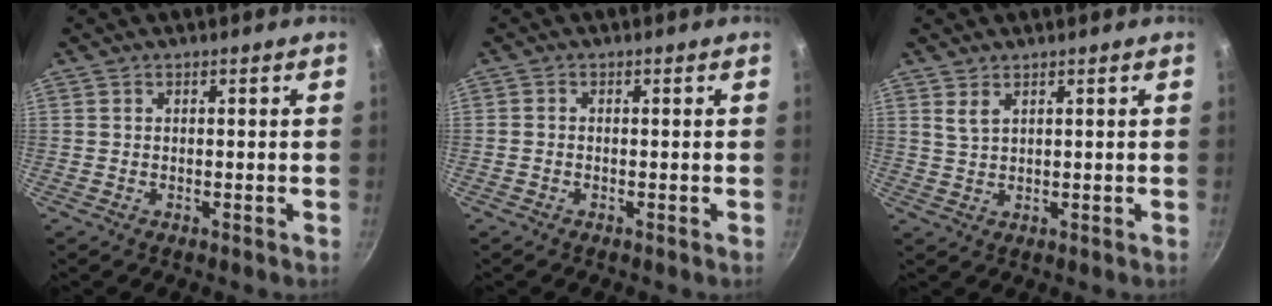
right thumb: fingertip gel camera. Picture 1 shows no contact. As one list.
[{"total": 0.8, "force": [-0.4, 0.5, 0.4], "torque": [-0.010, 0.004, -0.011]}, {"total": 2.4, "force": [1.5, 1.1, 1.5], "torque": [-0.030, -0.008, 0.033]}]